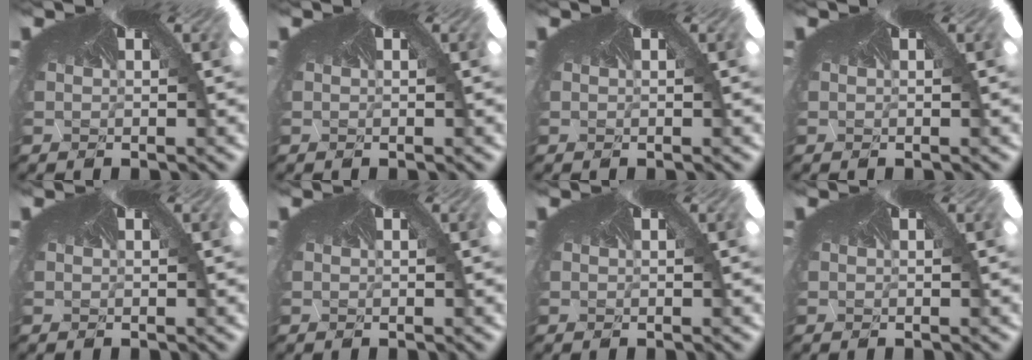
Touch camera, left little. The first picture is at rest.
{"total": 0.0}
{"total": 0.0}
{"total": 0.0}
{"total": 0.0}
{"total": 0.0}
{"total": 0.0}
{"total": 0.0}